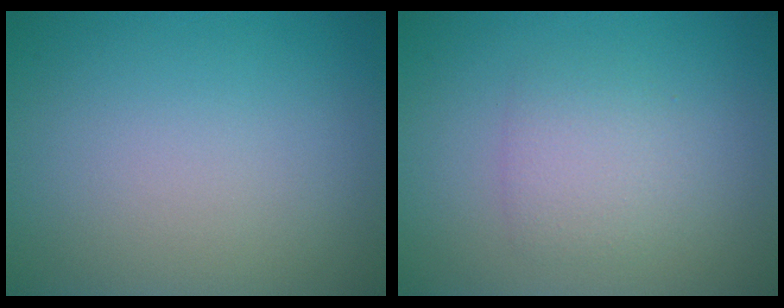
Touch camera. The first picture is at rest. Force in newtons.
{"total": 2.3, "press": 2.3, "slide": 0.1}